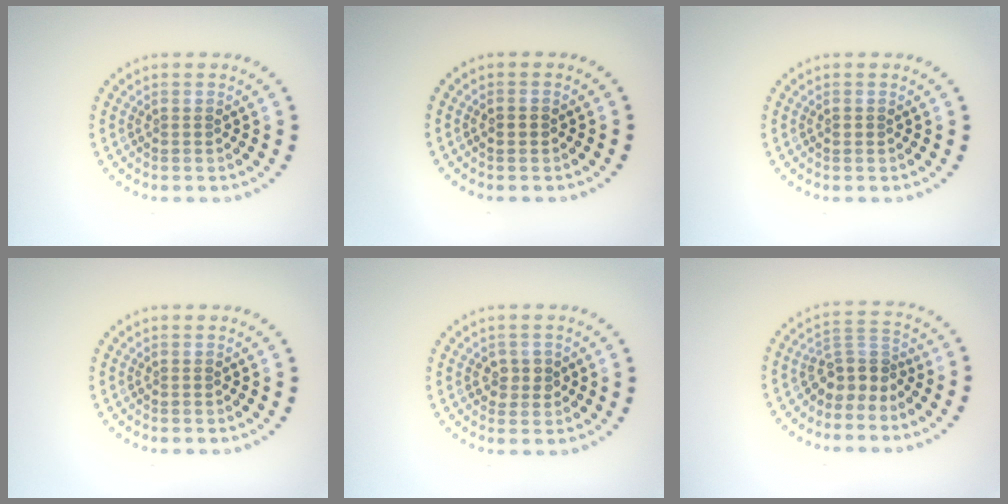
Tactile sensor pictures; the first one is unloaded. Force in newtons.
{"total": 1.2, "press": 1.2, "slide": 0.2}
{"total": 0.6, "press": 0.6, "slide": 0.1}
{"total": 0.0}
{"total": 1.8, "press": 1.8, "slide": 0.2}
{"total": 3.2, "press": 2.5, "slide": 2.0}